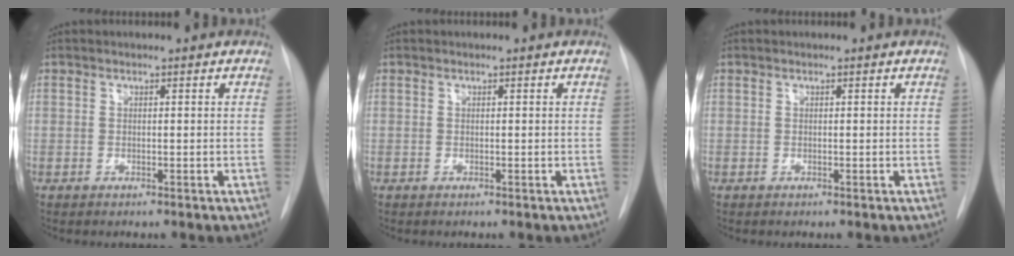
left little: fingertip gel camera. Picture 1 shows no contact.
{"total": 0.0}
{"total": 0.0}